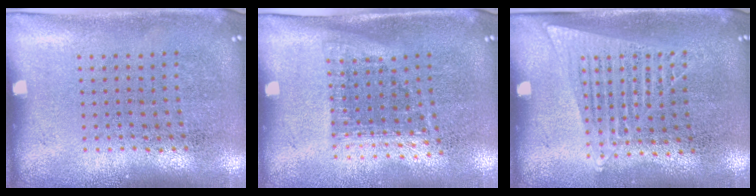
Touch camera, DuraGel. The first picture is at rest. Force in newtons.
{"total": 1.1, "press": 0.9, "slide": 0.6}
{"total": 1.3, "press": 1.2, "slide": 0.6}